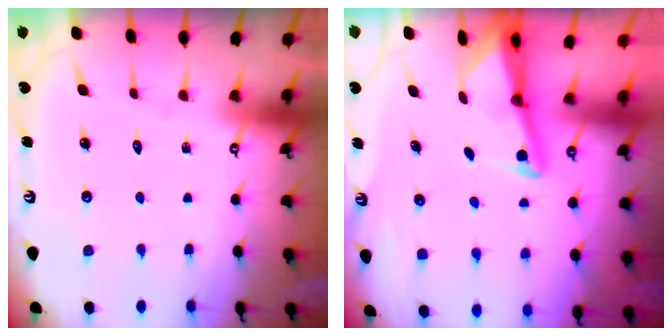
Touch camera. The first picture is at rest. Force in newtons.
{"total": 2.9, "press": 2.9, "slide": 0.4}